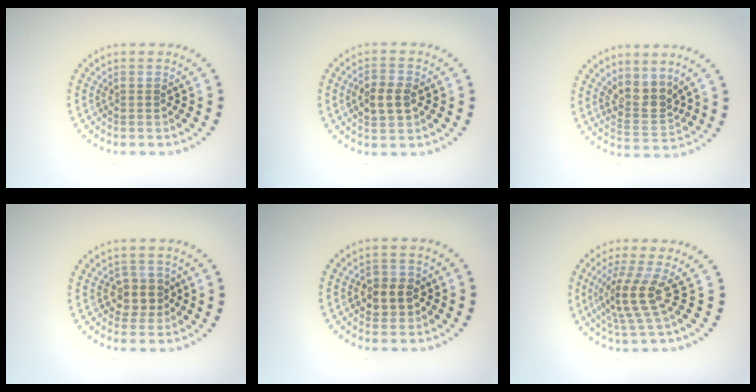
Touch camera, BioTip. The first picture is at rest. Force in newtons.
{"total": 3.0, "press": 3.0, "slide": 0.2}
{"total": 3.1, "press": 2.5, "slide": 1.8}
{"total": 2.5, "press": 2.2, "slide": 1.3}
{"total": 2.7, "press": 2.6, "slide": 0.6}
{"total": 3.6, "press": 2.6, "slide": 2.5}